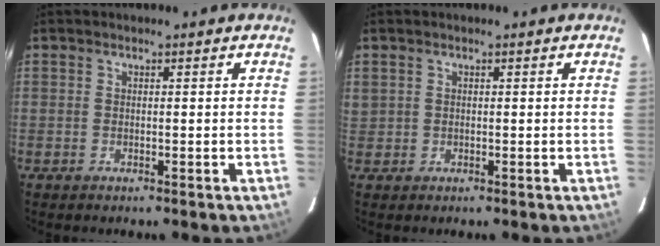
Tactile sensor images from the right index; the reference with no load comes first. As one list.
[{"total": 1.4, "force": [0.6, 1.2, 0.4], "torque": [-0.011, 0.014, 0.016]}]